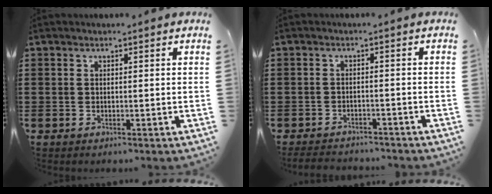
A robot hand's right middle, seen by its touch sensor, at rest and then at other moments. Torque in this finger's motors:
{"motor_torque": [0.44, -0.35, 0.01, 0.04]}